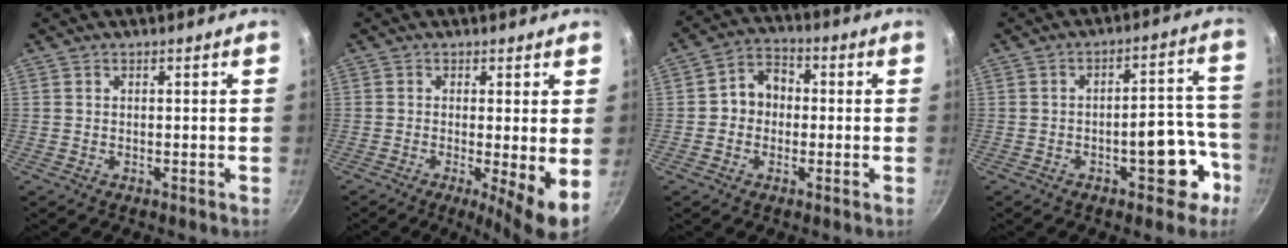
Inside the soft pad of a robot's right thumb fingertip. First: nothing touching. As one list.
[{"total": 7.3, "force": [-0.8, 1.0, 7.2], "torque": [-0.105, -0.016, -0.012]}, {"total": 7.1, "force": [-0.2, 5.9, 3.8], "torque": [-0.027, 0.020, -0.017]}, {"total": 10.7, "force": [-4.6, 5.2, 8.2], "torque": [-0.060, 0.057, -0.052]}]